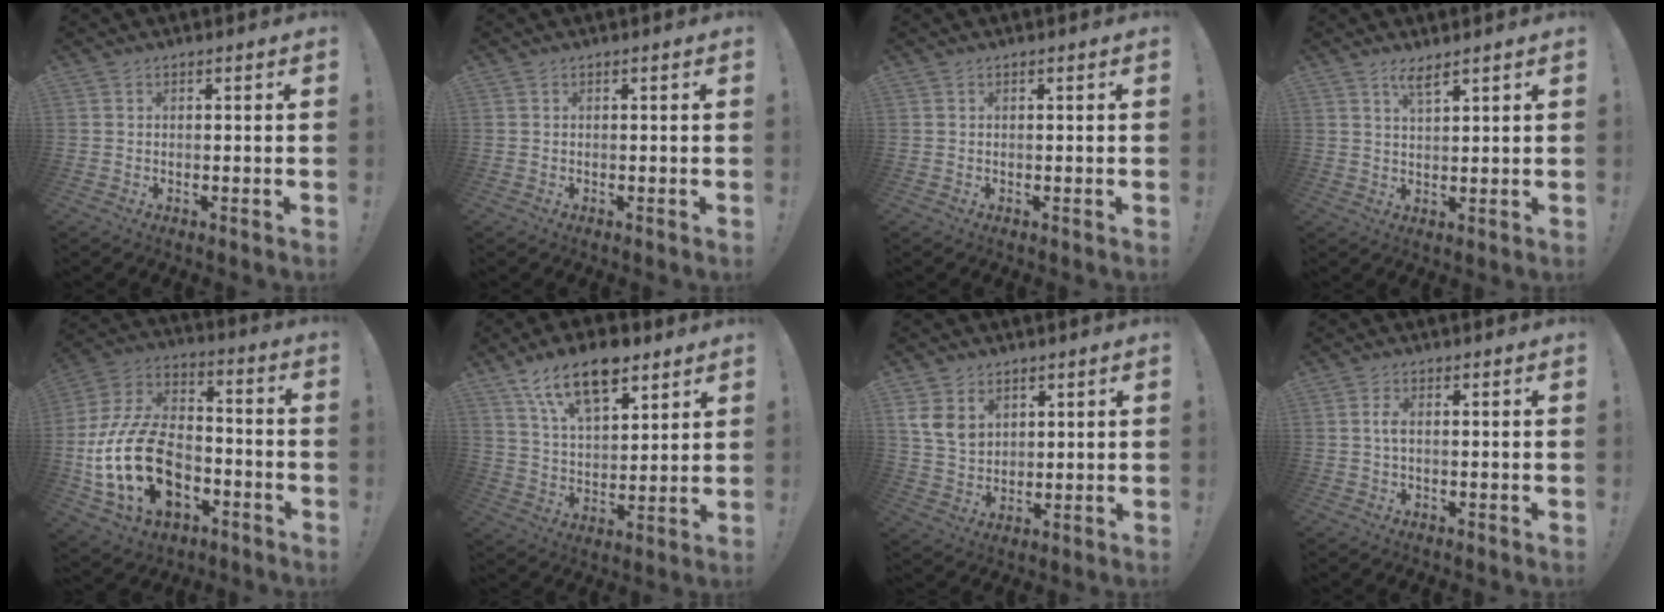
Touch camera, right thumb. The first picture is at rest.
{"total": 0.0}
{"total": 0.0}
{"total": 4.3, "force": [3.3, 0.6, 2.7], "torque": [-0.045, -0.019, 0.054]}
{"total": 23.4, "force": [-6.5, 15.0, 16.7], "torque": [-0.320, 0.038, -0.098]}
{"total": 15.4, "force": [9.8, 7.6, 9.0], "torque": [-0.158, -0.045, 0.176]}
{"total": 9.5, "force": [4.9, 6.8, 4.4], "torque": [-0.078, -0.021, 0.095]}
{"total": 2.2, "force": [-0.1, 0.5, 2.2], "torque": [-0.046, 0.005, -0.003]}